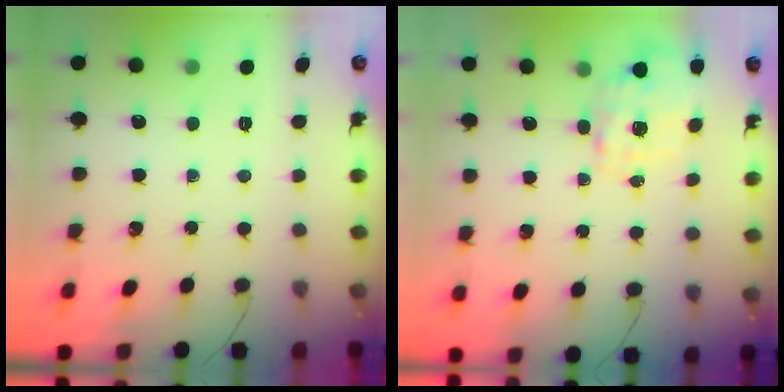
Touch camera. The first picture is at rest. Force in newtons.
{"total": 1.5, "press": 1.5, "slide": 0.5}